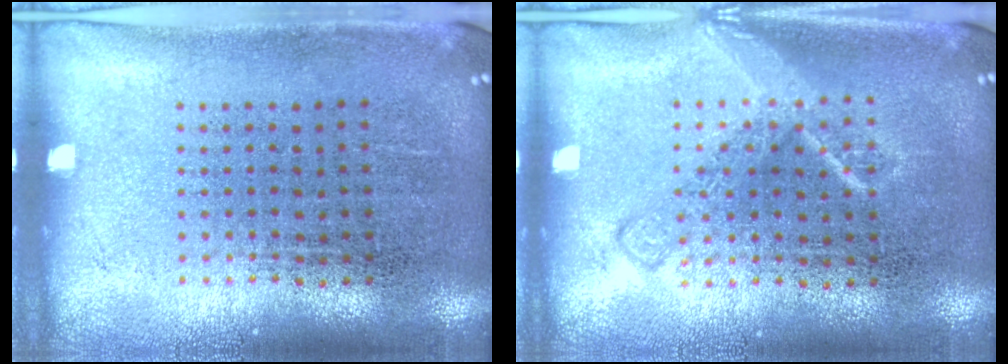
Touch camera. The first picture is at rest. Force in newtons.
{"total": 2.2, "press": 2.2, "slide": 0.3}